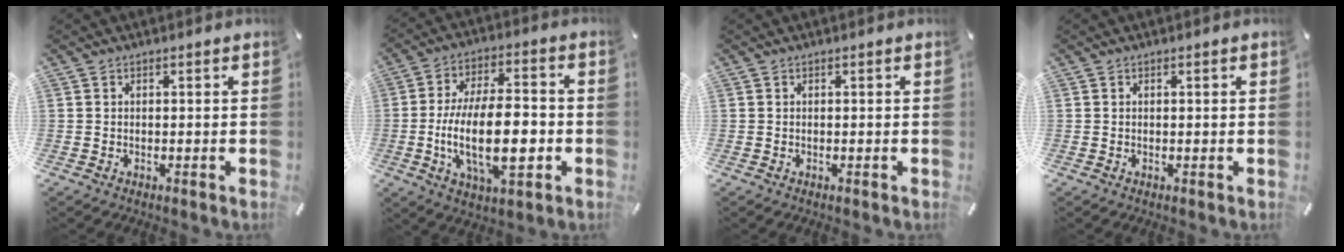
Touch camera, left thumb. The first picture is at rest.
{"total": 19.1, "force": [-3.7, 8.7, 16.6], "torque": [-0.307, -0.001, -0.063]}
{"total": 0.0}
{"total": 0.6, "force": [0.1, 0.0, 0.6], "torque": [-0.009, 0.000, 0.001]}